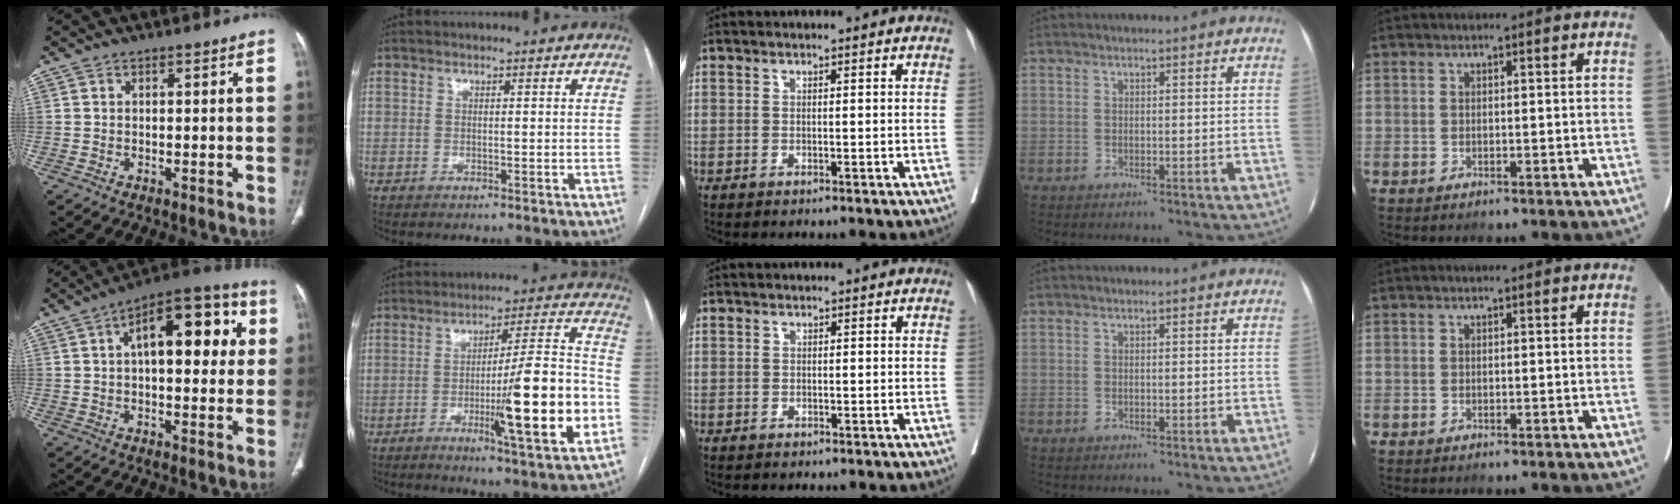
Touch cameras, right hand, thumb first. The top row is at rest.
{"thumb": {"total": 19.1, "force": [4.6, 8.9, 16.3], "torque": [-0.187, 0.028, 0.057]}, "index": {"total": 17.8, "force": [-4.8, 0.4, 17.1], "torque": [-0.255, -0.008, -0.073]}, "middle": {"total": 0.6, "force": [-0.1, 0.6, -0.1], "torque": [0.006, 0.006, -0.006]}}